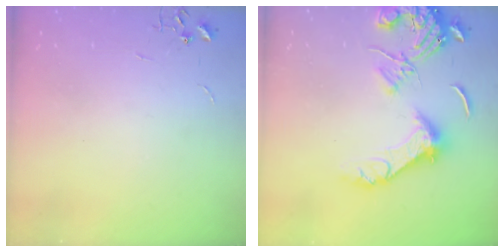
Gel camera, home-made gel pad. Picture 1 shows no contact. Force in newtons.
{"total": 16.7, "press": 16.5, "slide": 2.9}